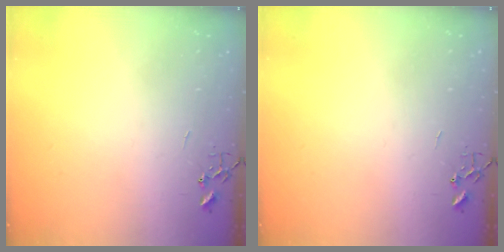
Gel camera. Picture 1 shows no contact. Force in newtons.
{"total": 0.0}